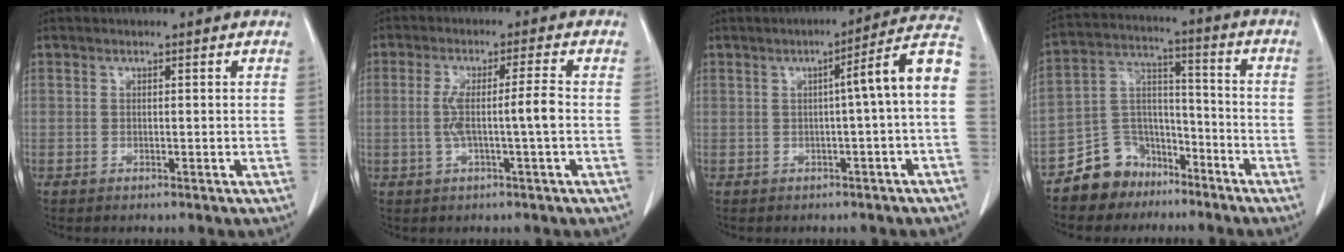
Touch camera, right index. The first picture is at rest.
{"total": 5.4, "force": [-0.8, -0.5, 5.4], "torque": [-0.107, 0.010, -0.011]}
{"total": 8.1, "force": [-0.4, -0.8, 8.1], "torque": [-0.101, 0.022, -0.011]}
{"total": 9.8, "force": [-7.1, 6.5, 1.5], "torque": [-0.028, 0.045, -0.125]}